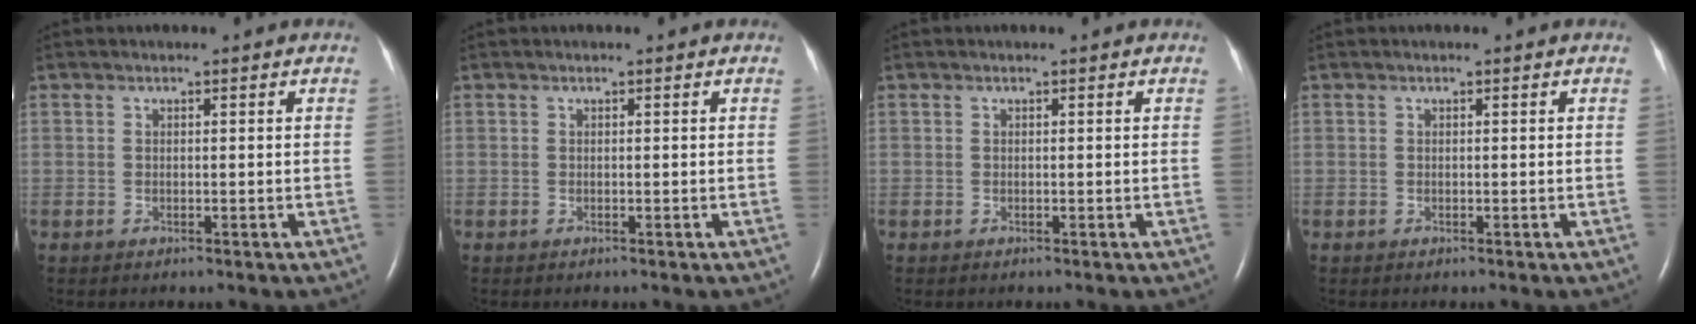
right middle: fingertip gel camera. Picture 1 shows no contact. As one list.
[{"total": 0.0}, {"total": 0.0}, {"total": 0.0}]